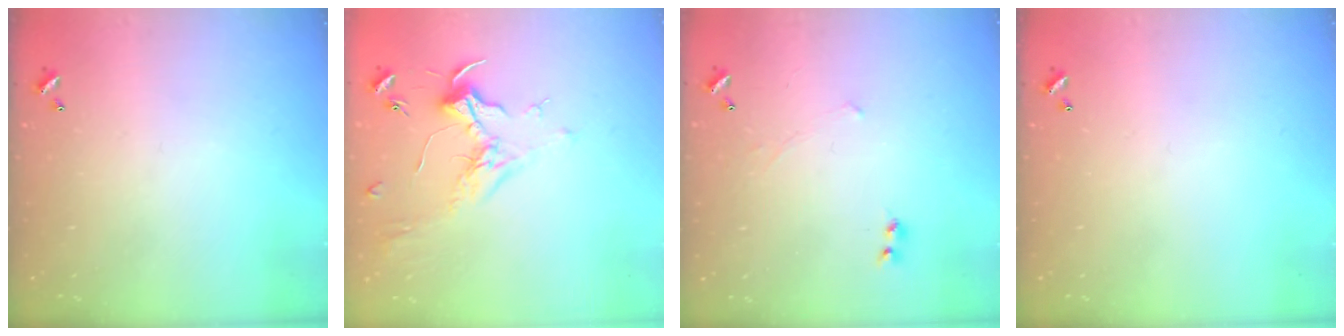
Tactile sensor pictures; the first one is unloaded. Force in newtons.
{"total": 1.8, "press": 1.7, "slide": 0.7}
{"total": 2.3, "press": 2.3, "slide": 0.2}
{"total": 0.0}